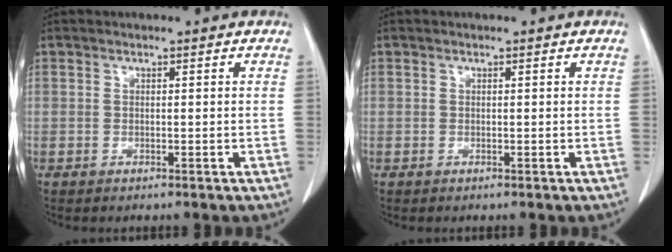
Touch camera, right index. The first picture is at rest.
{"total": 0.0}